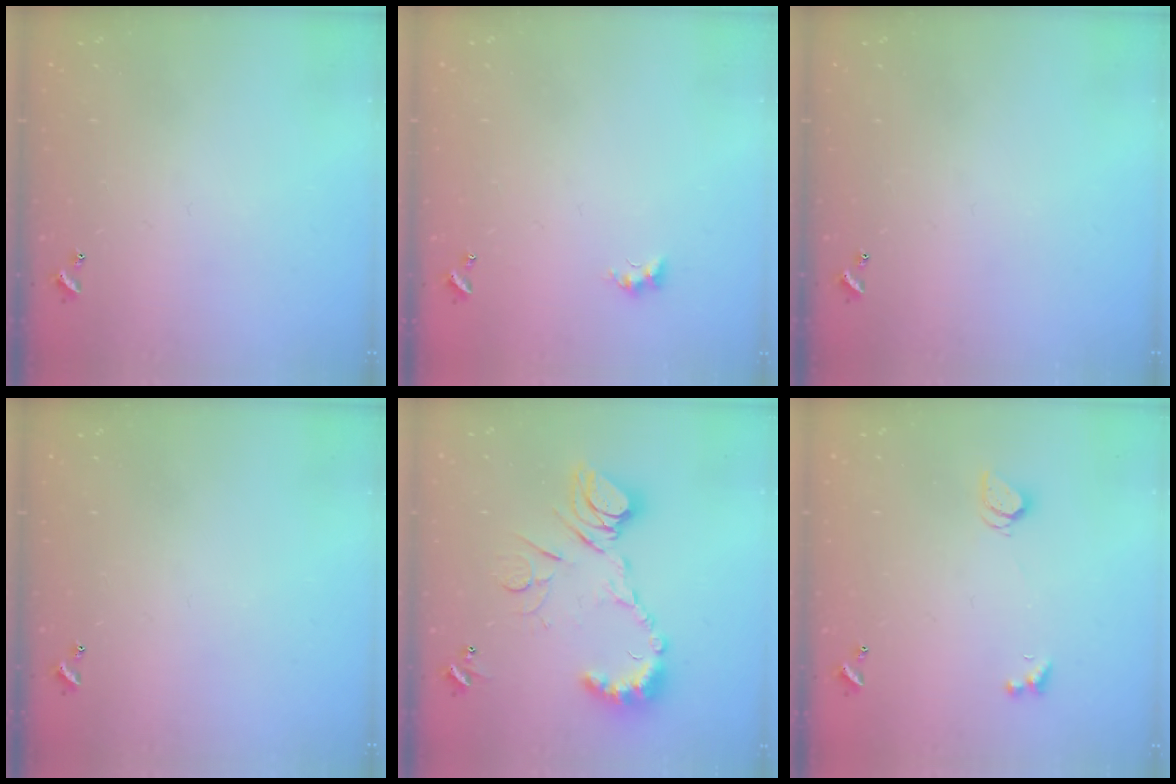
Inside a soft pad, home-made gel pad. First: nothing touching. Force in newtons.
{"total": 2.7, "press": 2.6, "slide": 0.6}
{"total": 0.0}
{"total": 0.0}
{"total": 16.1, "press": 16.0, "slide": 1.8}
{"total": 1.7, "press": 1.7, "slide": 0.4}